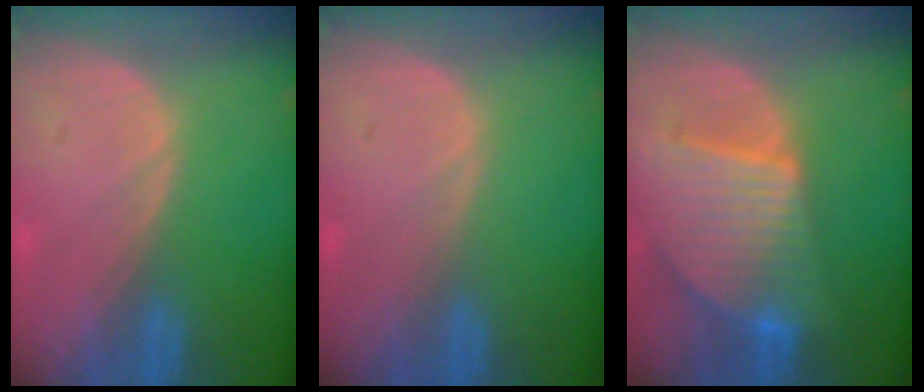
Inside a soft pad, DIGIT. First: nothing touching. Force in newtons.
{"total": 0.0}
{"total": 9.4, "press": 8.1, "slide": 4.7}